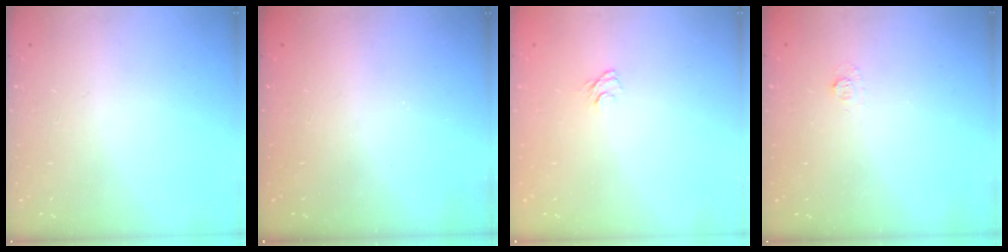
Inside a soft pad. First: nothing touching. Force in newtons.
{"total": 2.4, "press": 2.3, "slide": 0.8}
{"total": 7.4, "press": 7.3, "slide": 1.2}
{"total": 2.7, "press": 2.5, "slide": 0.9}